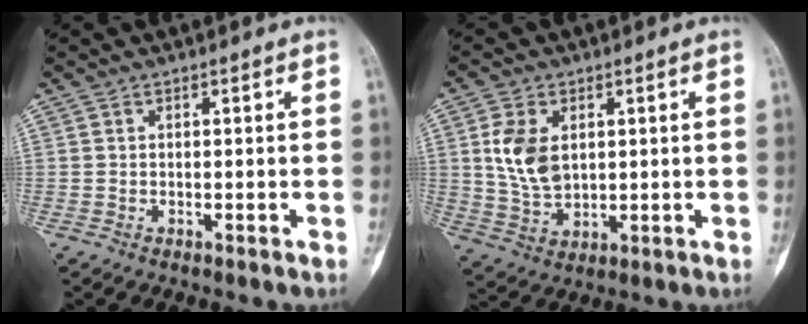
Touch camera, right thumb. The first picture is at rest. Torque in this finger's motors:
{"motor_torque": [0.45, 0.94, 0.75, -0.10, 0.31]}